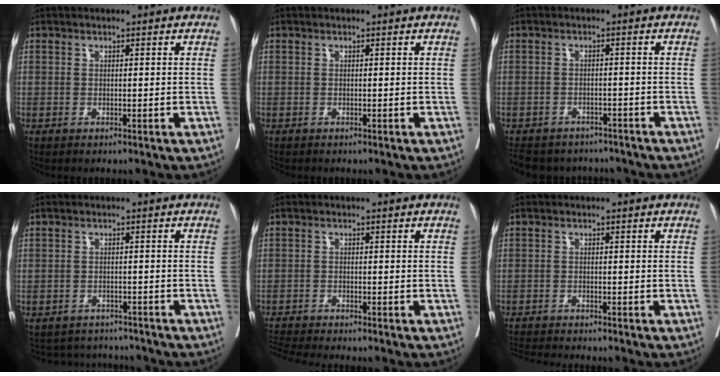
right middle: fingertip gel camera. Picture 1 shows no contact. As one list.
[{"total": 1.3, "force": [-1.3, 0.3, 0.4], "torque": [-0.012, -0.003, -0.023]}, {"total": 13.2, "force": [-11.5, 5.4, 3.8], "torque": [-0.090, 0.007, -0.144]}, {"total": 6.6, "force": [-6.3, 1.9, 0.0], "torque": [0.008, 0.014, -0.083]}, {"total": 5.2, "force": [-4.9, -1.3, 1.1], "torque": [-0.024, -0.014, -0.090]}, {"total": 5.4, "force": [-5.2, -0.8, 1.2], "torque": [-0.020, -0.016, -0.091]}]